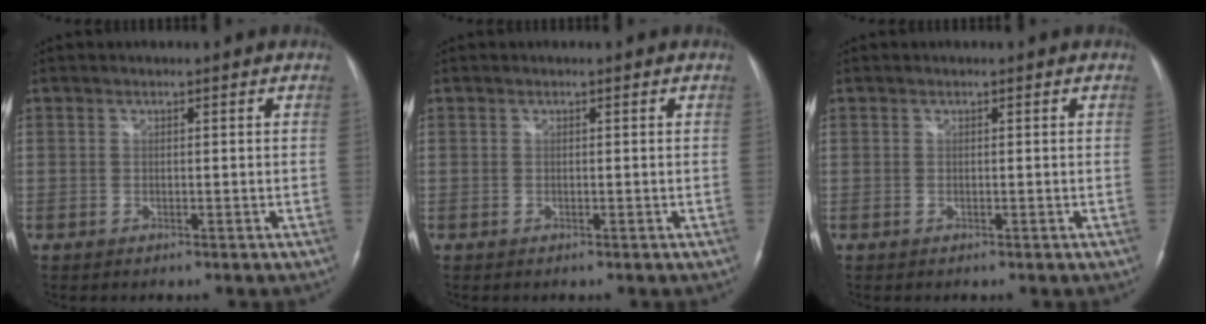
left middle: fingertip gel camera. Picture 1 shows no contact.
{"total": 0.0}
{"total": 0.0}